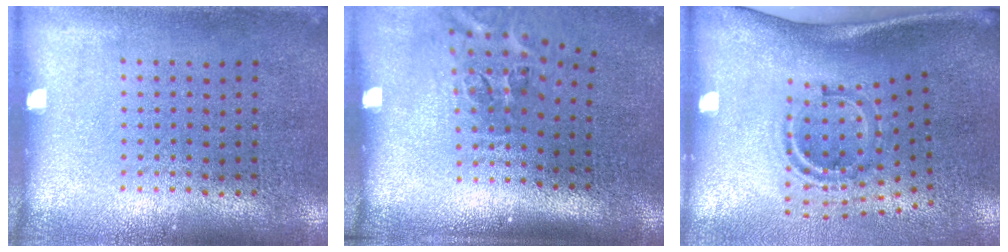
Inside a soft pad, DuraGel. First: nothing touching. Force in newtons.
{"total": 2.2, "press": 1.4, "slide": 1.7}
{"total": 1.9, "press": 1.2, "slide": 1.5}